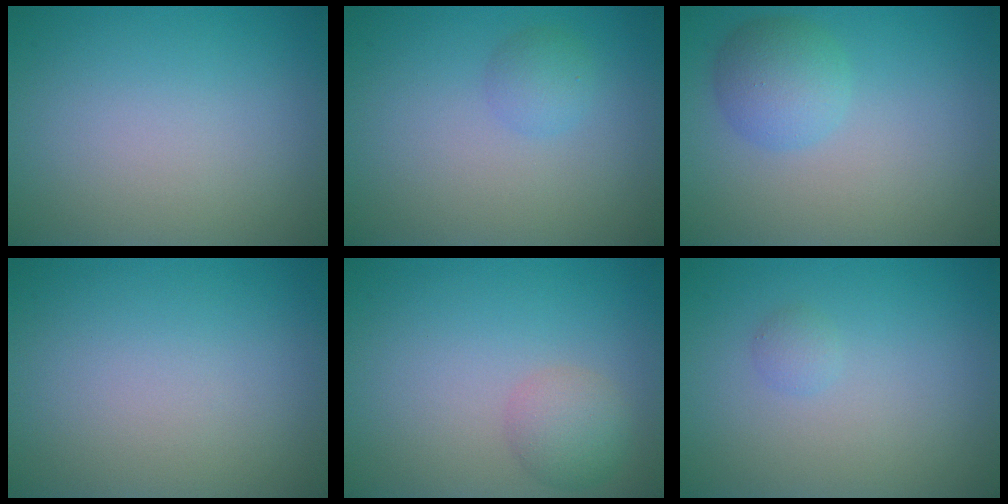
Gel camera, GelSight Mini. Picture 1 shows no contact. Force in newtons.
{"total": 1.6, "press": 1.5, "slide": 0.1}
{"total": 3.2, "press": 3.2, "slide": 0.2}
{"total": 0.0}
{"total": 2.6, "press": 2.6, "slide": 0.1}
{"total": 0.8, "press": 0.8, "slide": 0.1}